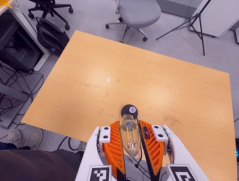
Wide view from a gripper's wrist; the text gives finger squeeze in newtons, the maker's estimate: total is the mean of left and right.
{"total": 13.0, "left": 13.4, "right": 12.6}